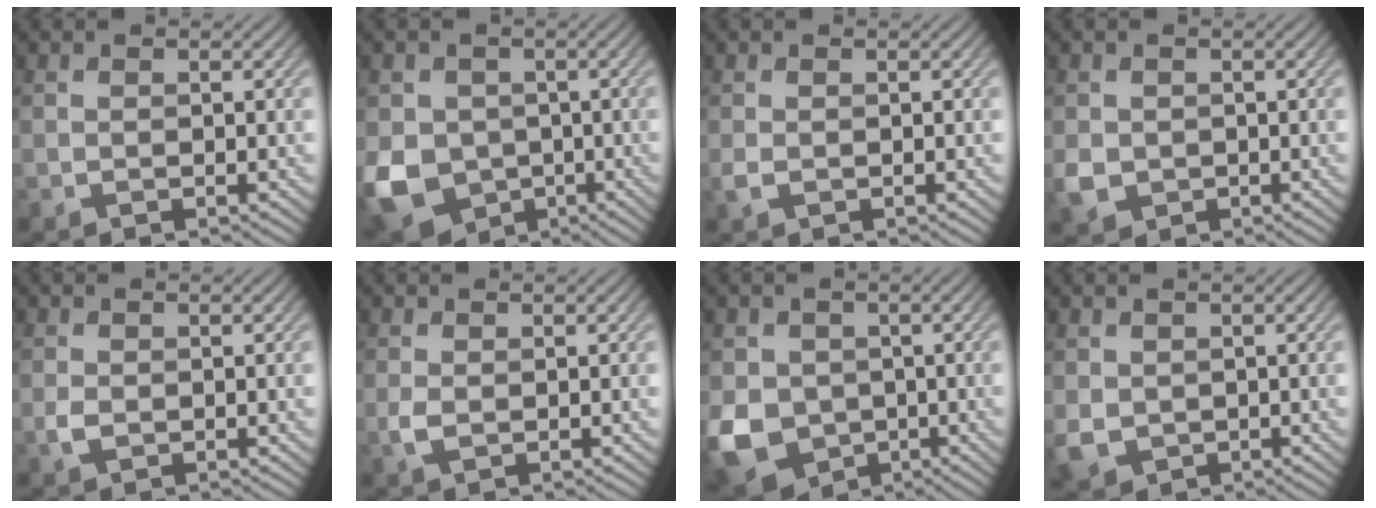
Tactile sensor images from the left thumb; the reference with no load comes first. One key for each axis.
{"total": 10.1, "fx": -2.4, "fy": 8.6, "fz": 4.8, "tx": -0.137, "ty": -0.037, "tz": -0.046}
{"total": 1.1, "fx": -0.2, "fy": 0.7, "fz": 0.8, "tx": -0.026, "ty": -0.005, "tz": -0.004}
{"total": 3.0, "fx": -0.4, "fy": 2.7, "fz": 1.2, "tx": -0.036, "ty": -0.011, "tz": -0.007}
{"total": 1.3, "fx": -0.2, "fy": 0.9, "fz": 1.0, "tx": -0.027, "ty": -0.004, "tz": -0.005}
{"total": 1.5, "fx": -0.1, "fy": 0.9, "fz": 1.3, "tx": -0.035, "ty": -0.003, "tz": -0.002}
{"total": 9.3, "fx": -1.7, "fy": 7.9, "fz": 4.6, "tx": -0.132, "ty": -0.031, "tz": -0.033}
{"total": 3.2, "fx": 0.1, "fy": 2.8, "fz": 1.5, "tx": -0.052, "ty": -0.013, "tz": 0.004}